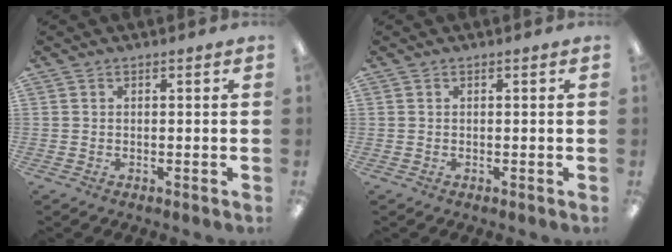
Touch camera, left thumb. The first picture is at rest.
{"total": 0.0}